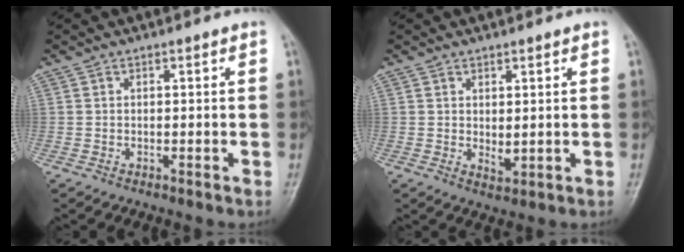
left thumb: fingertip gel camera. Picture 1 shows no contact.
{"total": 2.4, "force": [0.7, 1.1, 2.0], "torque": [-0.033, -0.013, 0.015]}